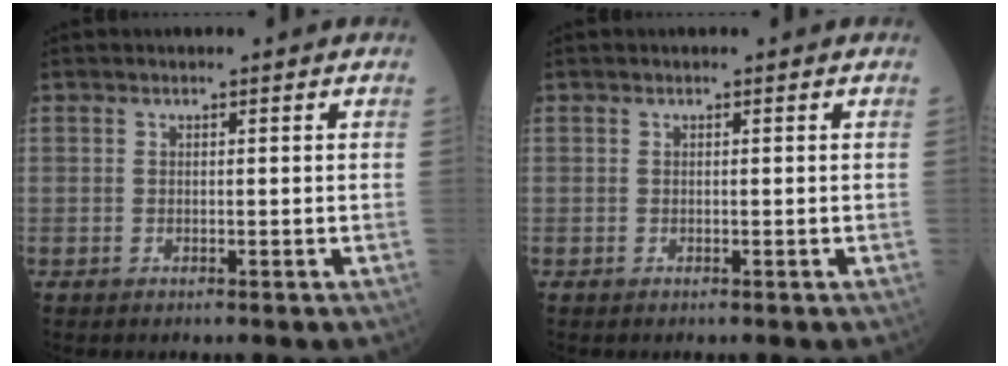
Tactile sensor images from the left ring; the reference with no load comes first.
{"total": 0.0}